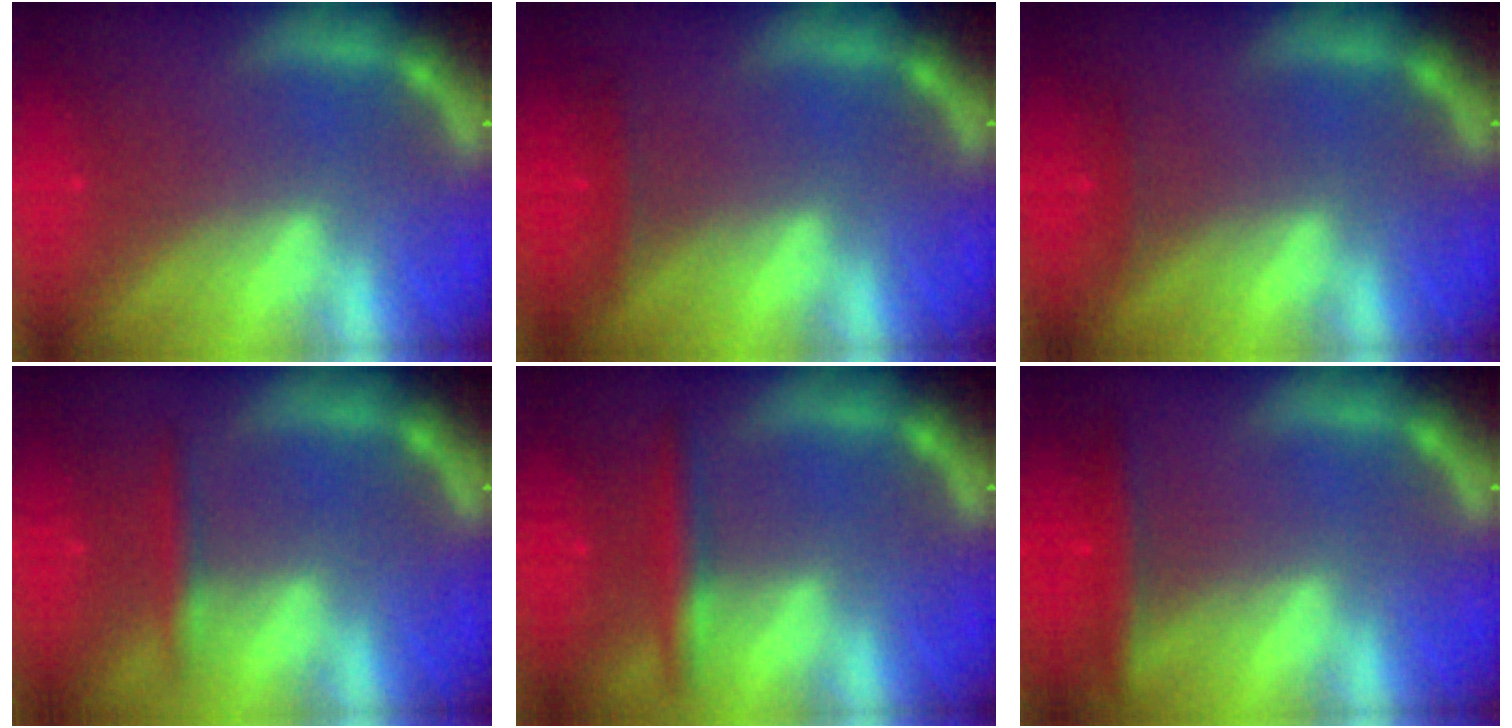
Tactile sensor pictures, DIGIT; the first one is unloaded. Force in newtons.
{"total": 1.4}
{"total": 0.9}
{"total": 1.9}
{"total": 3.0}
{"total": 2.9}